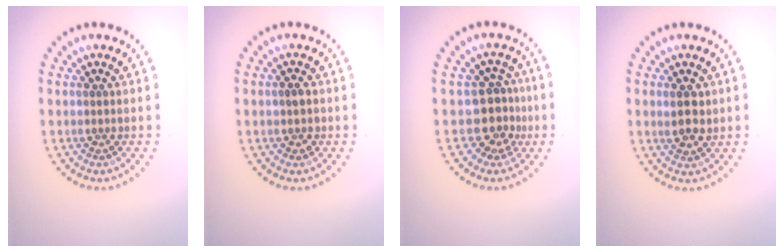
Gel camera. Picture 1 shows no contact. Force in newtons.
{"total": 1.3, "press": 1.3, "slide": 0.2}
{"total": 3.0, "press": 2.4, "slide": 1.9}
{"total": 2.4, "press": 2.3, "slide": 0.6}